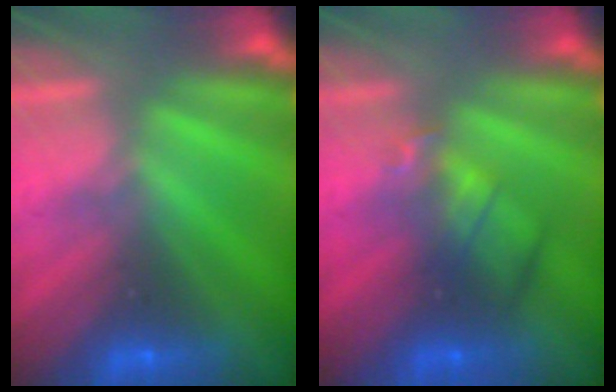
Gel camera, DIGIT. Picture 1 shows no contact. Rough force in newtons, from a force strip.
{"total": 2.4}